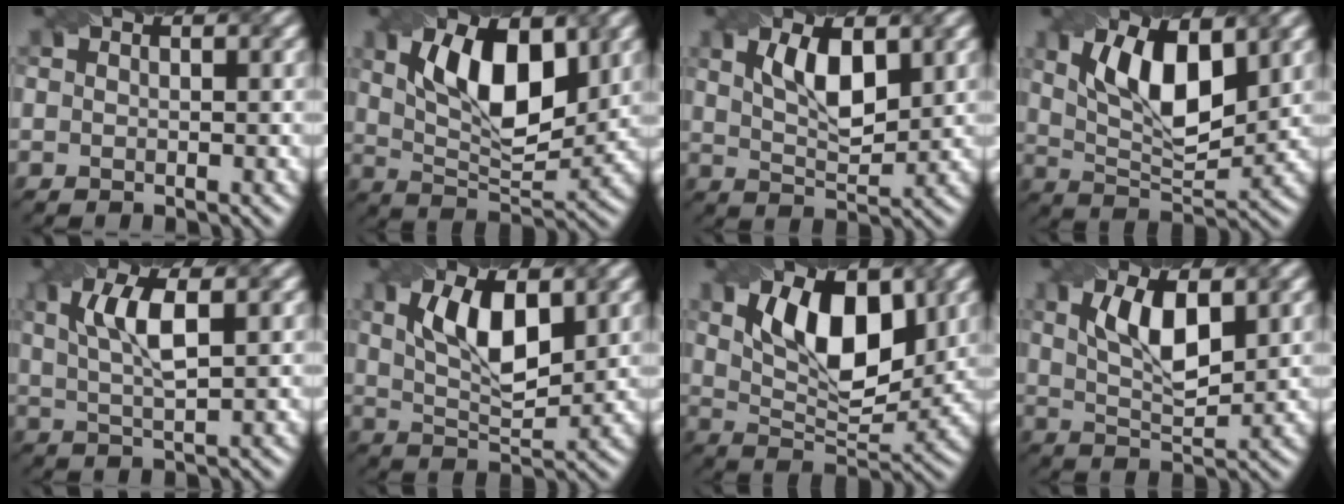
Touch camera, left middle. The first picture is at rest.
{"total": 8.9, "force": [2.8, 4.0, 7.4], "torque": [-0.128, 0.003, 0.047]}
{"total": 4.8, "force": [1.9, 2.0, 4.0], "torque": [-0.079, -0.002, 0.036]}
{"total": 8.5, "force": [2.8, 3.7, 7.2], "torque": [-0.133, 0.003, 0.049]}
{"total": 5.0, "force": [1.6, 1.4, 4.5], "torque": [-0.089, 0.002, 0.031]}
{"total": 7.1, "force": [2.2, 3.0, 6.1], "torque": [-0.115, 0.002, 0.042]}
{"total": 8.7, "force": [2.9, 4.2, 7.0], "torque": [-0.118, 0.002, 0.049]}
{"total": 6.0, "force": [2.0, 2.4, 5.1], "torque": [-0.103, 0.001, 0.038]}